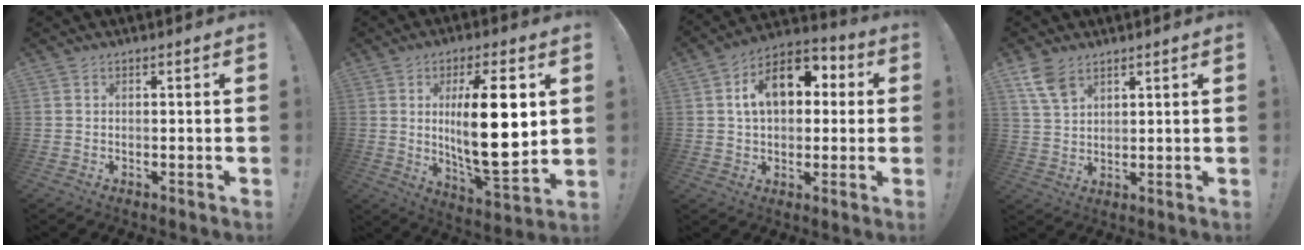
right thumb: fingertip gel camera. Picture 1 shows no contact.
{"total": 19.4, "force": [3.2, 5.9, 18.2], "torque": [-0.292, -0.023, 0.043]}
{"total": 14.8, "force": [4.1, 9.7, 10.5], "torque": [-0.162, 0.002, 0.075]}
{"total": 7.4, "force": [4.8, 4.0, 4.0], "torque": [-0.064, -0.020, 0.092]}